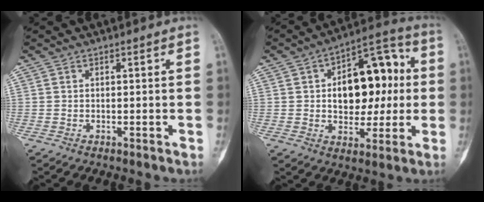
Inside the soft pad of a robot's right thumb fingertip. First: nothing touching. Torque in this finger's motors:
{"motor_torque": [1.73, 1.87, 0.79, -0.38, 0.40]}